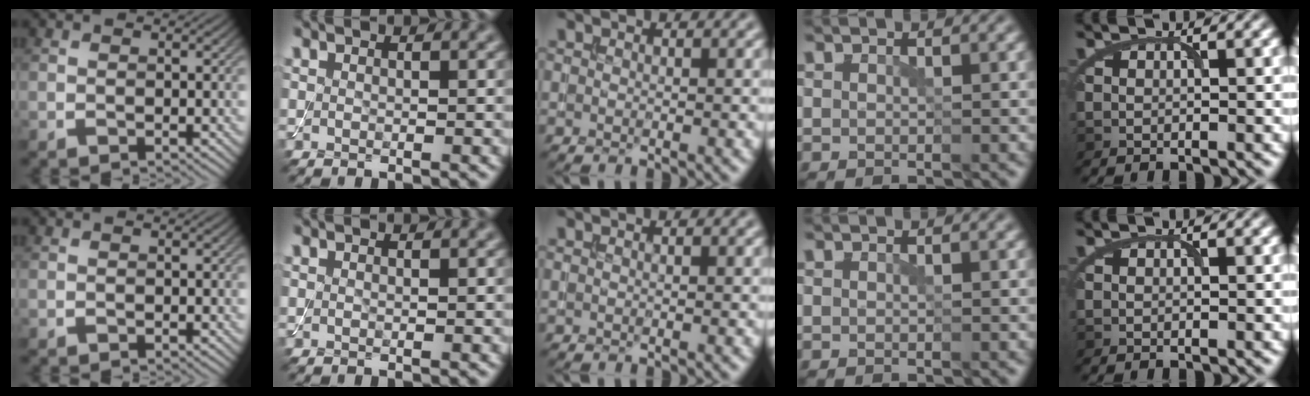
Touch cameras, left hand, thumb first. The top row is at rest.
{}